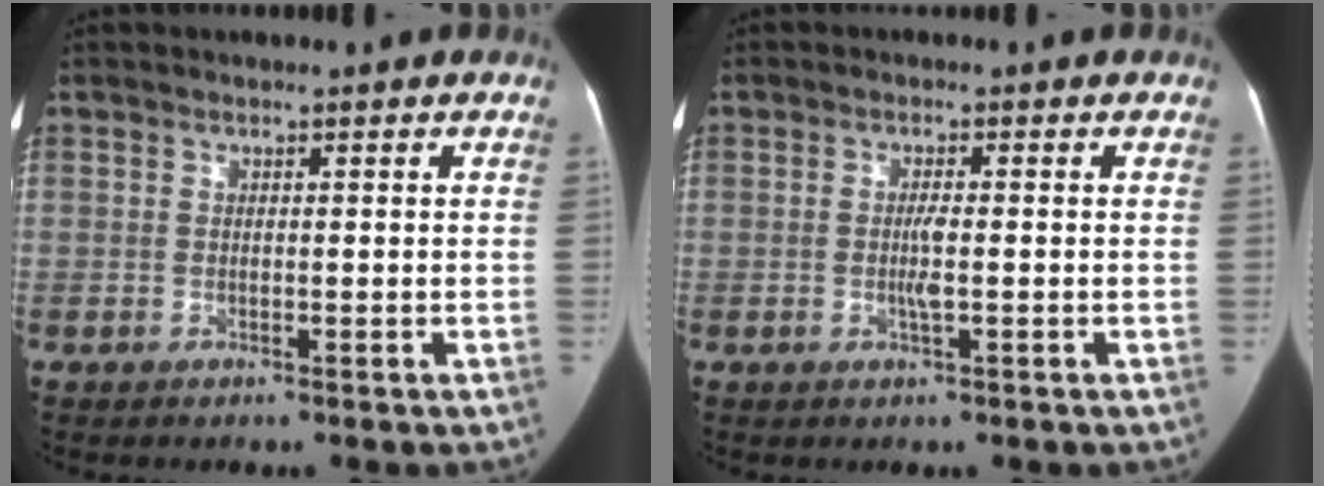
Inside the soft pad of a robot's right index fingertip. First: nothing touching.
{"total": 2.6, "force": [-0.4, 0.5, 2.5], "torque": [-0.051, 0.000, -0.008]}